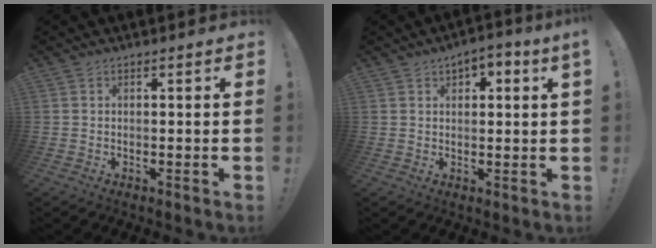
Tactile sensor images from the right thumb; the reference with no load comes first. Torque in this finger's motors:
{"motor_torque": [0.01, 0.01, 0.08, 0.11, 0.04]}